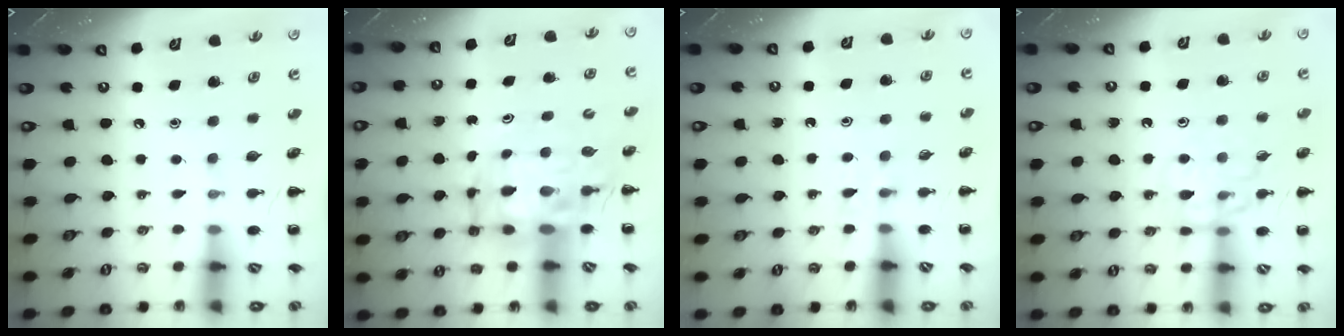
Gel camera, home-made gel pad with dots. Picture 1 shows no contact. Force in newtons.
{"total": 8.8, "press": 8.4, "slide": 2.3}
{"total": 2.8, "press": 2.5, "slide": 1.1}
{"total": 11.2, "press": 11.2, "slide": 1.2}